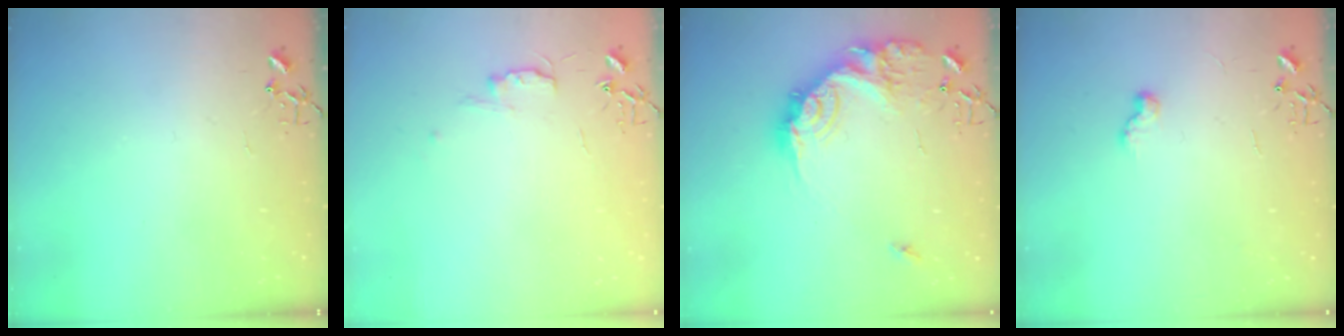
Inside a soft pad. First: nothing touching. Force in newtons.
{"total": 5.8, "press": 5.7, "slide": 0.7}
{"total": 19.2, "press": 19.2, "slide": 1.0}
{"total": 6.4, "press": 6.3, "slide": 0.6}